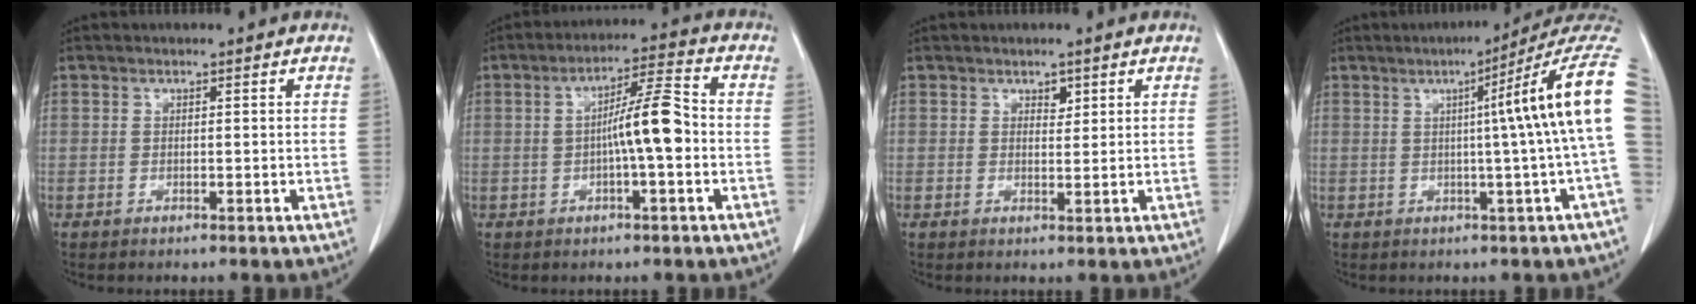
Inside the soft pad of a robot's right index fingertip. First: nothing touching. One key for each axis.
{"total": 7.8, "fx": -0.7, "fy": 0.8, "fz": 7.8, "tx": -0.131, "ty": 0.017, "tz": -0.016}
{"total": 1.6, "fx": 1.0, "fy": 0.9, "fz": 0.9, "tx": -0.010, "ty": -0.006, "tz": 0.016}
{"total": 13.4, "fx": 2.5, "fy": -2.0, "fz": 13.0, "tx": -0.155, "ty": 0.022, "tz": 0.024}